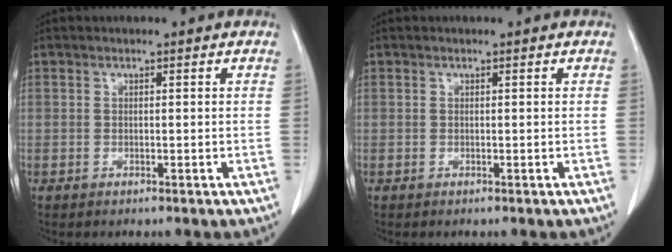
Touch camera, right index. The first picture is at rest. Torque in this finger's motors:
{"motor_torque": [0.00, 0.00, 0.00, 0.00]}